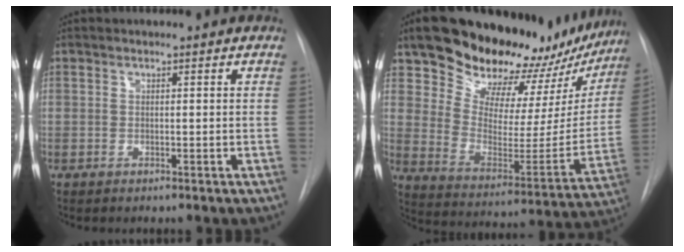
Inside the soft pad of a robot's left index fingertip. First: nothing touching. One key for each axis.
{"total": 27.6, "fx": 22.8, "fy": 10.8, "fz": 11.4, "tx": -0.172, "ty": -0.032, "tz": 0.307}